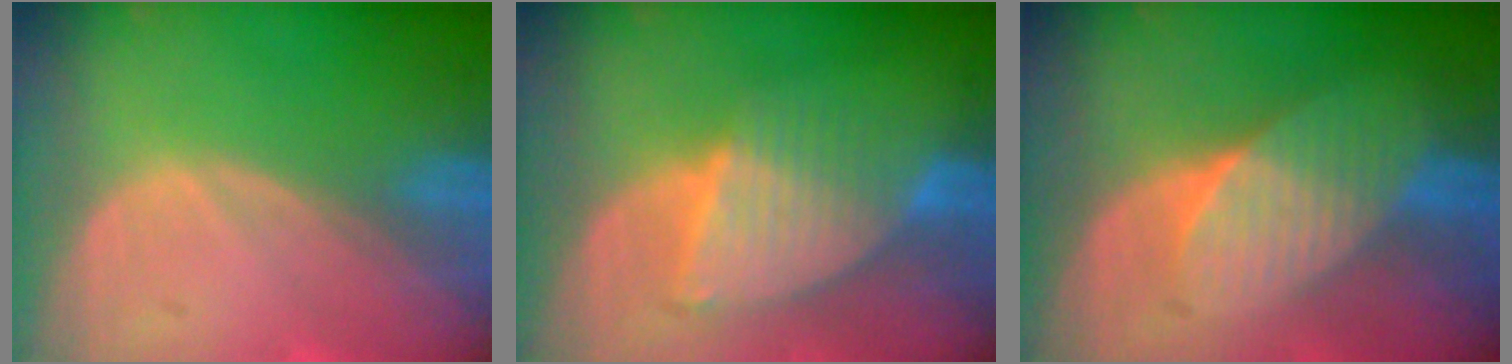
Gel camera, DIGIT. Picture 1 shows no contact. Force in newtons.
{"total": 7.0, "press": 6.8, "slide": 1.6}
{"total": 7.4, "press": 6.7, "slide": 3.2}